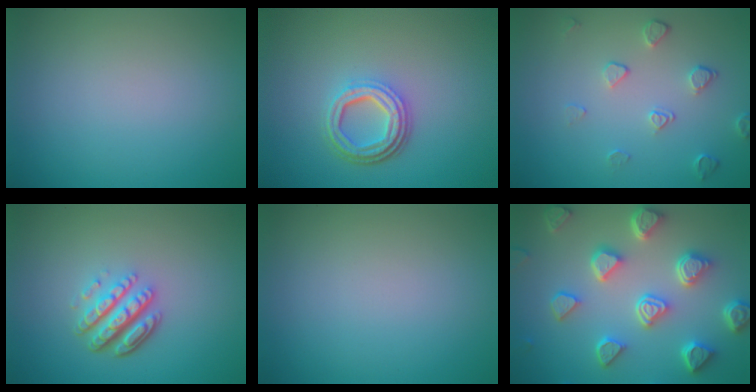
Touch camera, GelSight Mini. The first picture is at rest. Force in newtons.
{"total": 4.2, "press": 3.2, "slide": 2.8}
{"total": 2.0, "press": 1.3, "slide": 1.5}
{"total": 4.9, "press": 3.4, "slide": 3.4}
{"total": 0.0}
{"total": 6.7, "press": 5.4, "slide": 3.9}